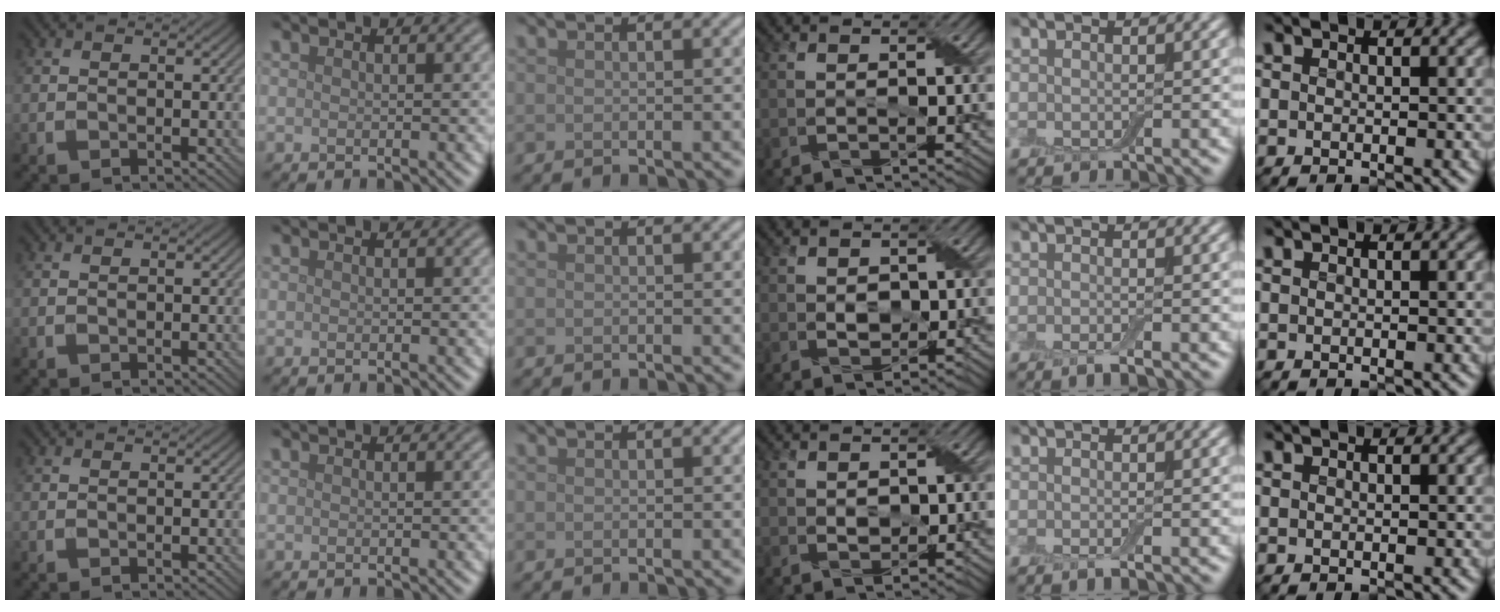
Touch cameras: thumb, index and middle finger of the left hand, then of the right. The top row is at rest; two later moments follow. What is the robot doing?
{"motion": "peel", "object": "small bumper sticker"}